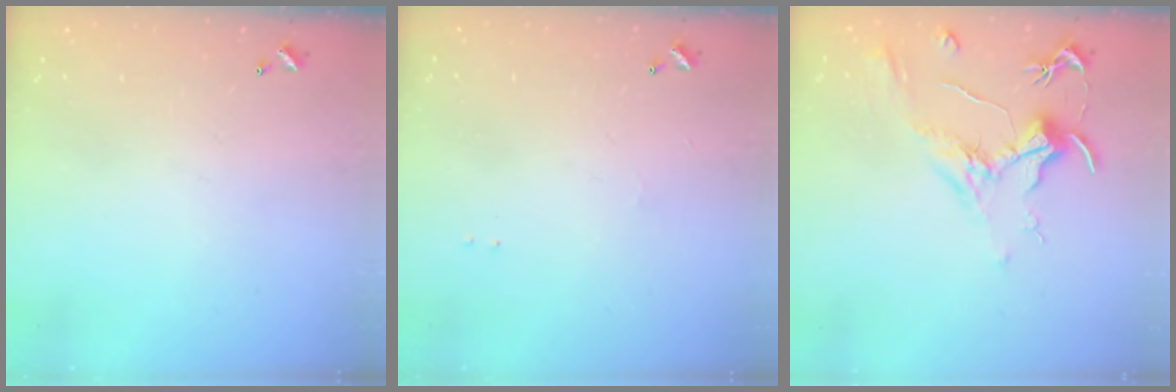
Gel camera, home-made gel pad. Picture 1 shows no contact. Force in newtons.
{"total": 0.9, "press": 0.8, "slide": 0.5}
{"total": 2.0, "press": 1.7, "slide": 0.9}